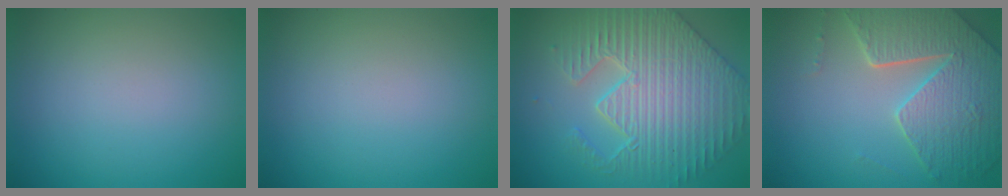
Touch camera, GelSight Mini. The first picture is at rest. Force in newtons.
{"total": 0.0}
{"total": 6.6, "press": 5.7, "slide": 3.3}
{"total": 7.0, "press": 5.4, "slide": 4.5}